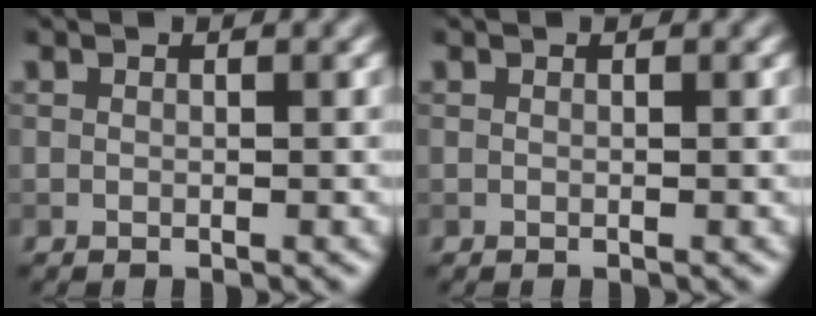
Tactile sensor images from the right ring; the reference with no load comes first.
{"total": 0.0}